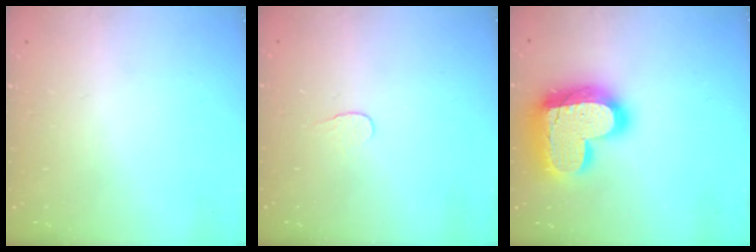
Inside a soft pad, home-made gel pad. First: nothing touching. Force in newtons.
{"total": 3.8, "press": 3.8, "slide": 0.3}
{"total": 23.4, "press": 23.3, "slide": 1.7}